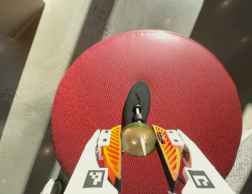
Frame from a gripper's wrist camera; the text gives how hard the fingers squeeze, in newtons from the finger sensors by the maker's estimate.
{"total": 10.5, "left": 10.5, "right": 10.4}